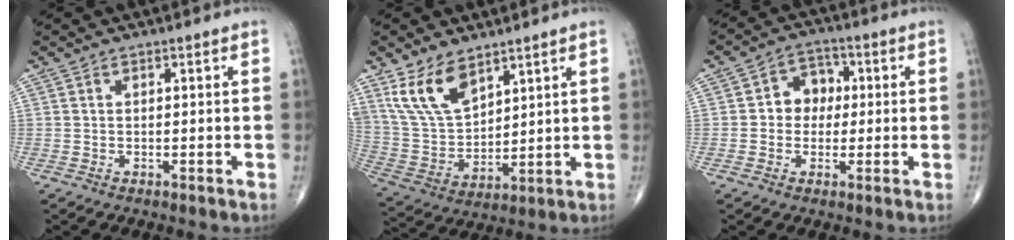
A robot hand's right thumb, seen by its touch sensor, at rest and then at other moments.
{"total": 12.1, "force": [7.7, 6.2, 7.0], "torque": [-0.122, -0.033, 0.171]}
{"total": 6.3, "force": [0.3, 5.4, 3.4], "torque": [-0.018, 0.017, -0.005]}